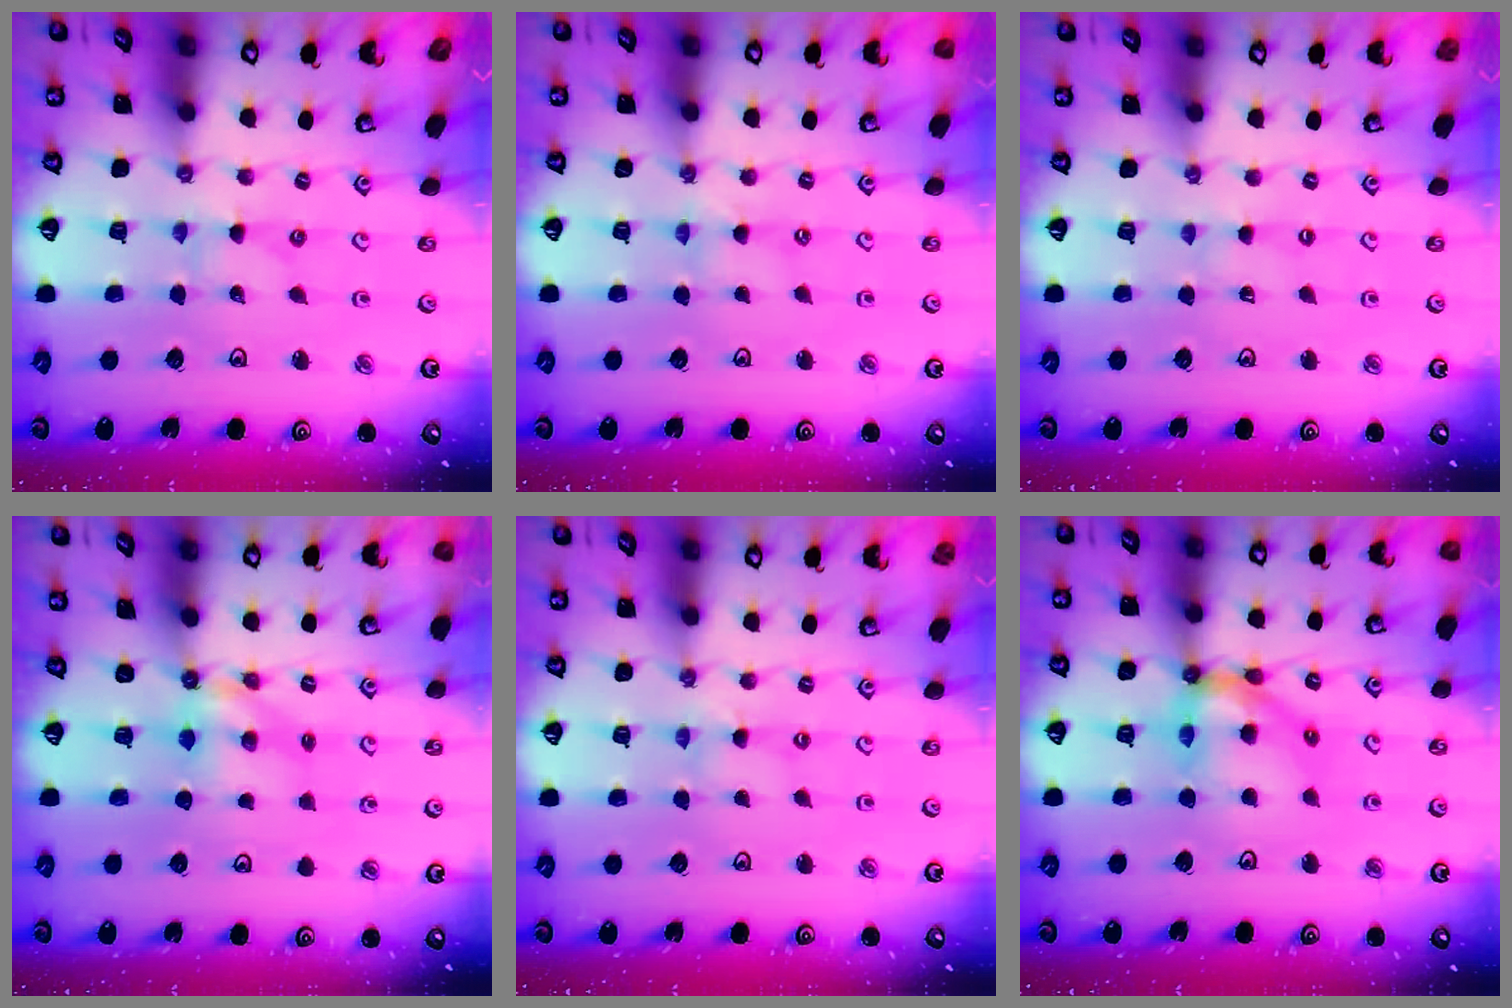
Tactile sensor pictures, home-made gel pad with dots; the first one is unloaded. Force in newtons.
{"total": 0.0}
{"total": 0.0}
{"total": 5.4, "press": 5.4, "slide": 0.2}
{"total": 0.0}
{"total": 14.7, "press": 14.6, "slide": 1.6}